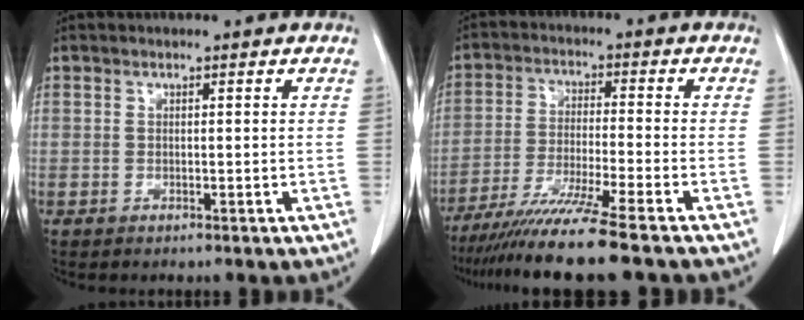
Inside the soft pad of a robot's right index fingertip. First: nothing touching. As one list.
[{"total": 11.8, "force": [-9.5, -1.8, 6.7], "torque": [-0.104, -0.039, -0.156]}]